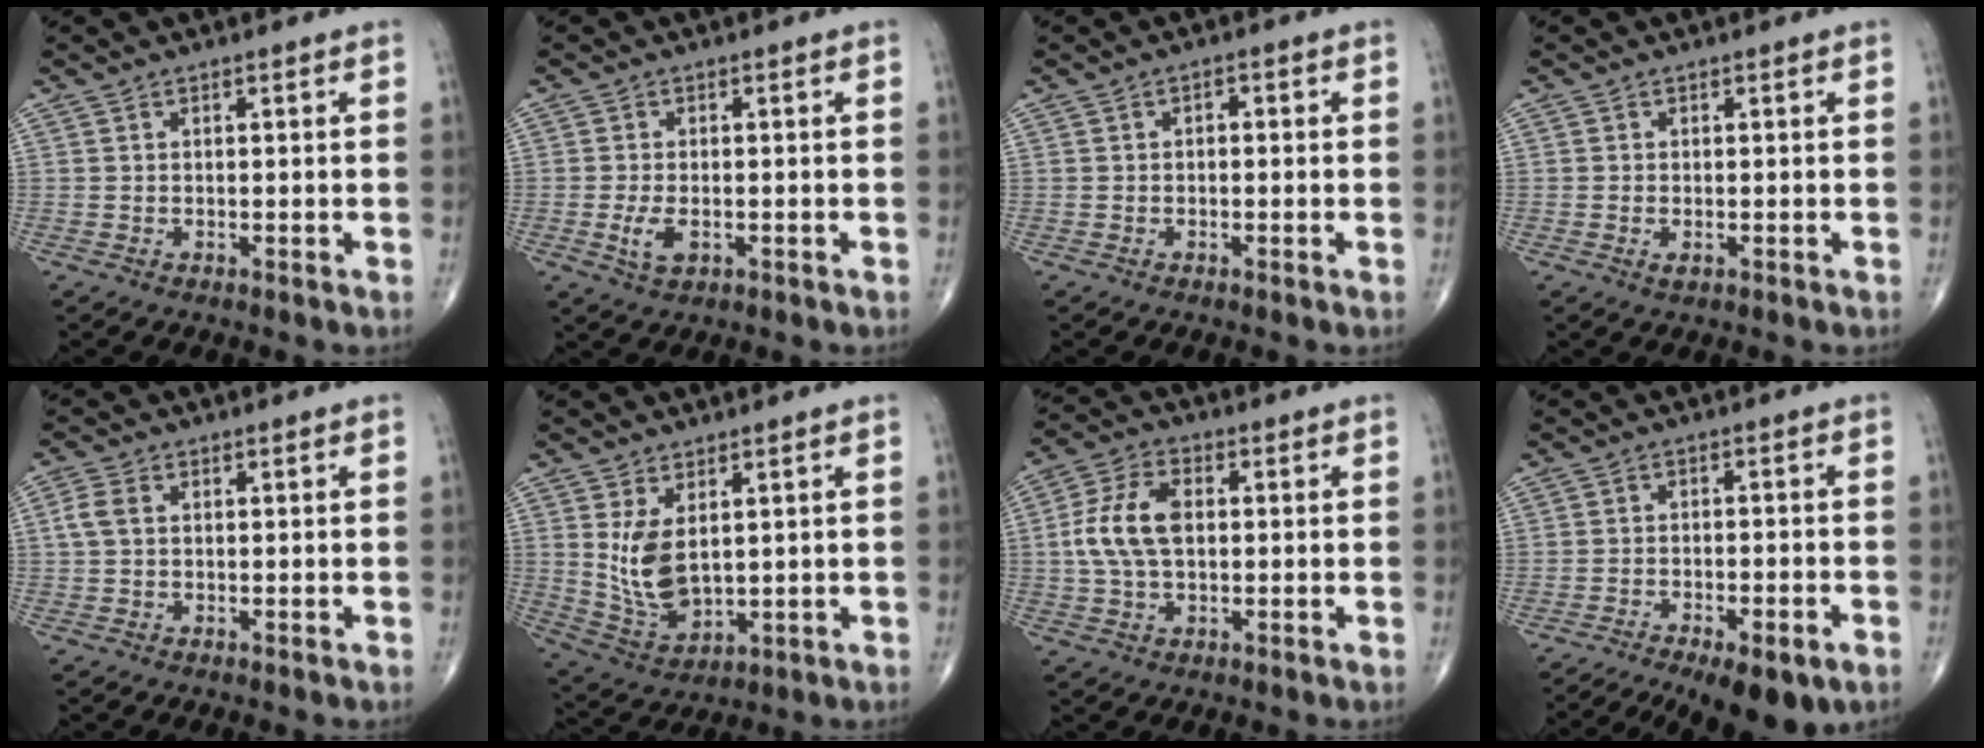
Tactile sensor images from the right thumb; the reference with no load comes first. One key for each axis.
{"total": 3.9, "fx": -1.0, "fy": 2.1, "fz": 3.2, "tx": -0.065, "ty": -0.005, "tz": -0.015}
{"total": 1.1, "fx": 0.0, "fy": 0.7, "fz": 0.8, "tx": -0.002, "ty": 0.003, "tz": -0.006}
{"total": 1.3, "fx": -0.4, "fy": 0.6, "fz": 1.0, "tx": -0.020, "ty": -0.001, "tz": -0.005}
{"total": 3.1, "fx": 0.4, "fy": 2.1, "fz": 2.2, "tx": -0.056, "ty": 0.009, "tz": 0.006}
{"total": 8.8, "fx": 2.0, "fy": 4.9, "fz": 7.0, "tx": -0.127, "ty": -0.023, "tz": 0.058}
{"total": 10.2, "fx": 0.6, "fy": 6.1, "fz": 8.1, "tx": -0.167, "ty": 0.016, "tz": 0.010}
{"total": 14.7, "fx": -9.7, "fy": 5.2, "fz": 9.7, "tx": -0.148, "ty": 0.020, "tz": -0.139}